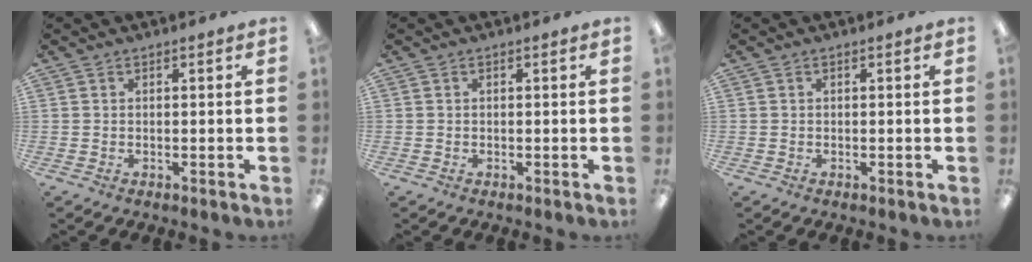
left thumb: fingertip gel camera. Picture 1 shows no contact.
{"total": 0.0}
{"total": 0.0}